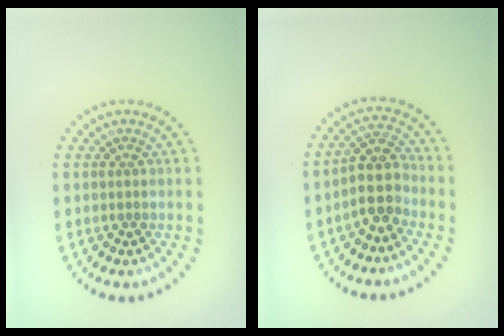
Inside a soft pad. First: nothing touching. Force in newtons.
{"total": 3.5, "press": 3.0, "slide": 1.9}